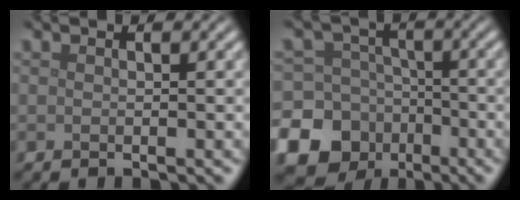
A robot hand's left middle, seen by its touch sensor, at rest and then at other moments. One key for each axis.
{"total": 16.4, "fx": -6.9, "fy": 14.5, "fz": 3.1, "tx": -0.107, "ty": -0.053, "tz": -0.131}